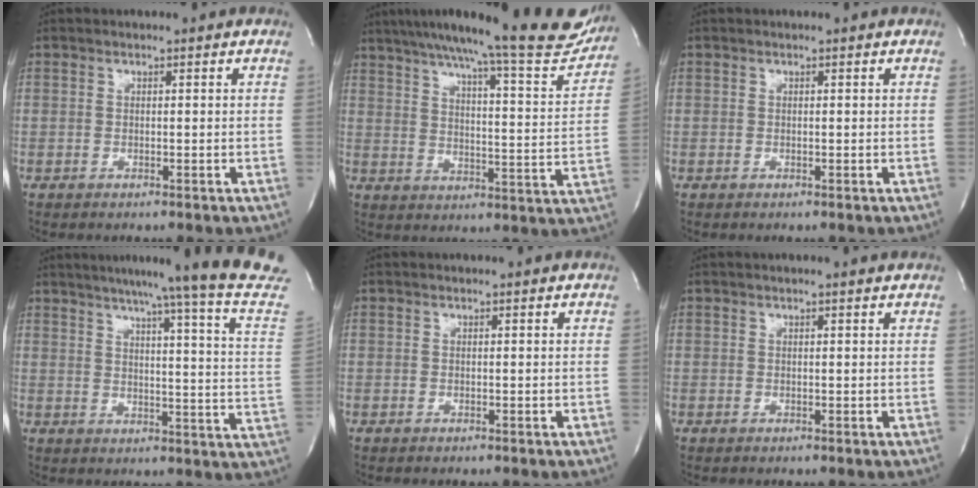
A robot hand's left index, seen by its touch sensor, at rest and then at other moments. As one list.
[{"total": 22.8, "force": [19.9, 2.0, 10.8], "torque": [-0.162, -0.036, 0.256]}, {"total": 0.0}, {"total": 21.9, "force": [18.9, -3.0, 10.7], "torque": [-0.163, -0.082, 0.224]}, {"total": 0.0}, {"total": 1.6, "force": [1.3, -0.2, 0.9], "torque": [-0.018, 0.011, 0.020]}]